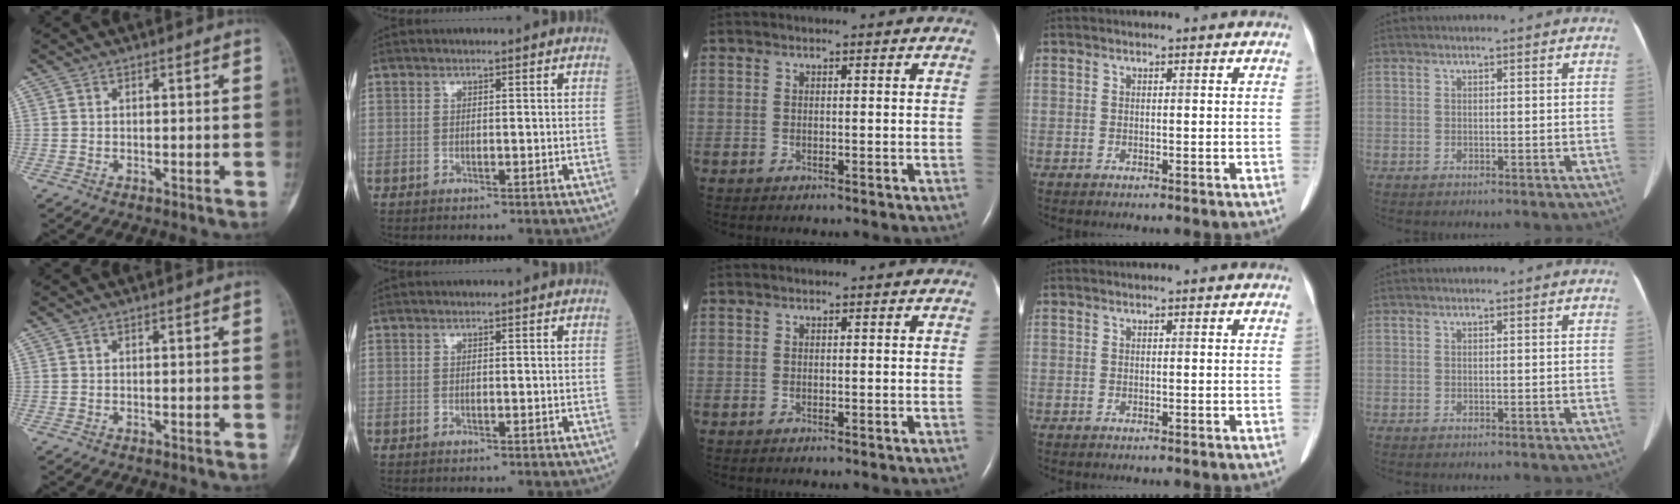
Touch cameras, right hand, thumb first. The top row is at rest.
{}